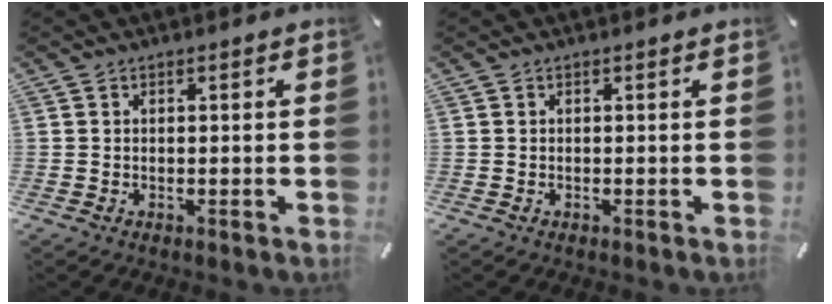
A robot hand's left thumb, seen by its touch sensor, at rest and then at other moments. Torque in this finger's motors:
{"motor_torque": [-0.10, 0.10, 0.05, 0.05, 0.00]}